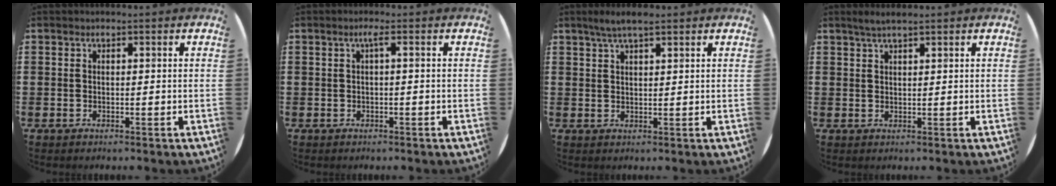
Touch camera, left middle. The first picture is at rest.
{"total": 1.3, "force": [0.1, 0.0, 1.3], "torque": [-0.023, 0.004, -0.002]}
{"total": 3.5, "force": [2.7, 0.6, 2.1], "torque": [-0.038, 0.001, 0.047]}
{"total": 1.8, "force": [1.4, 0.0, 1.1], "torque": [-0.022, 0.003, 0.026]}